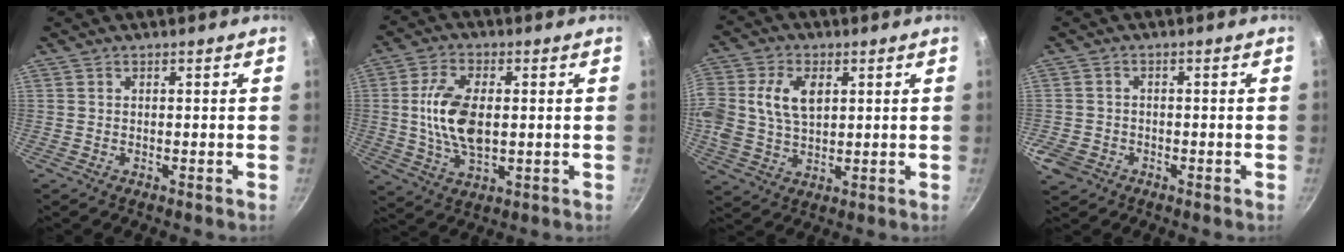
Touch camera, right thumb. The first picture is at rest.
{"total": 12.0, "force": [0.7, 6.3, 10.2], "torque": [-0.199, -0.003, 0.018]}
{"total": 13.0, "force": [3.0, 8.5, 9.4], "torque": [-0.201, 0.001, 0.060]}
{"total": 4.2, "force": [-2.1, 3.4, 1.4], "torque": [-0.027, 0.009, -0.032]}